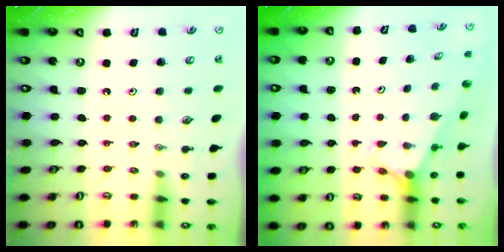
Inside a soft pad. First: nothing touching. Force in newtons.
{"total": 2.9, "press": 2.9, "slide": 0.0}